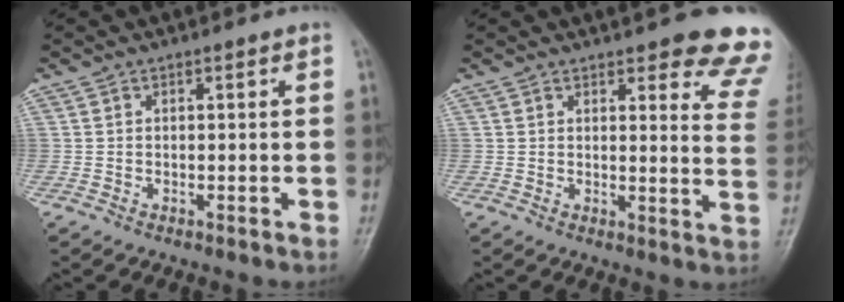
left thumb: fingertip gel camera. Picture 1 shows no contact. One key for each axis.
{"total": 13.9, "fx": 11.5, "fy": 3.7, "fz": 7.0, "tx": -0.033, "ty": -0.068, "tz": 0.105}